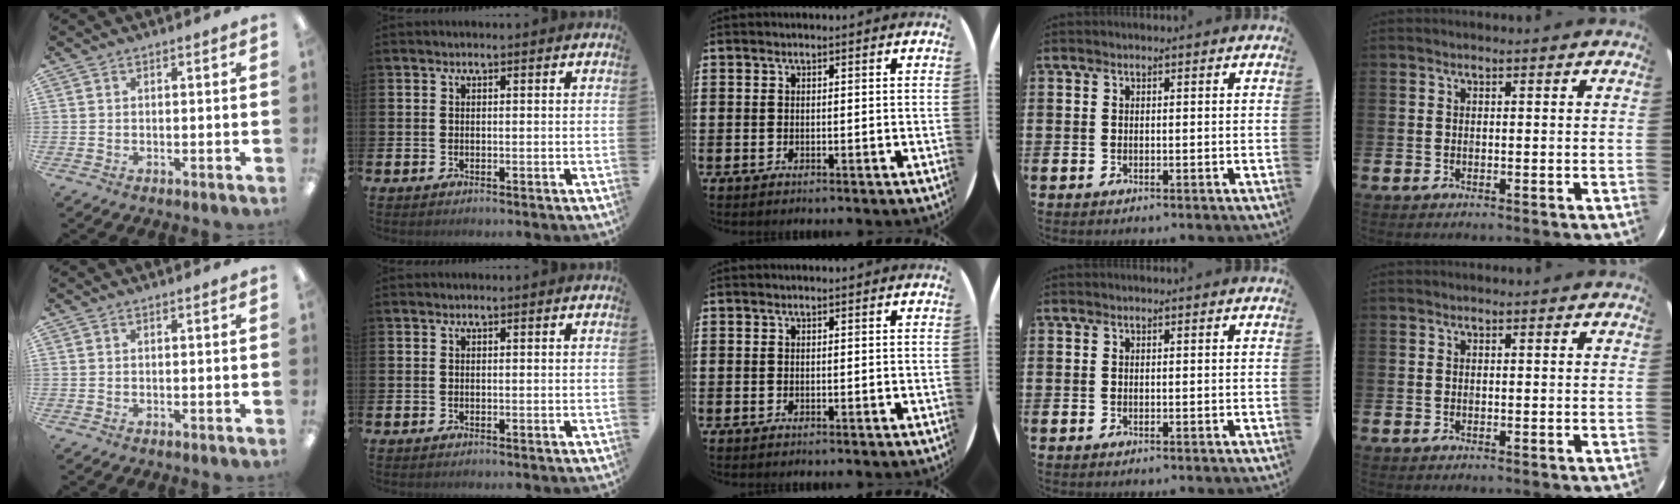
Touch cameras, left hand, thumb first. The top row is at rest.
{}